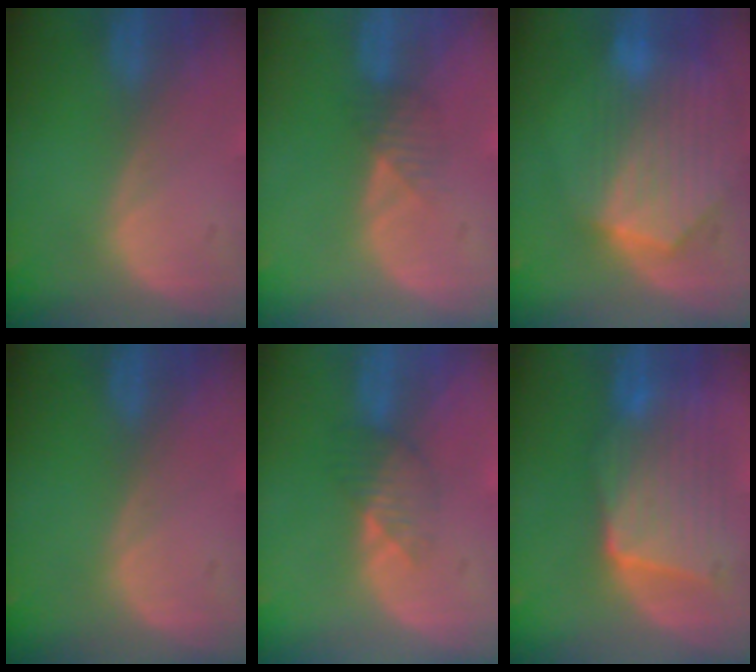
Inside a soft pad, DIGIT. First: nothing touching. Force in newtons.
{"total": 2.3, "press": 2.1, "slide": 1.0}
{"total": 10.0, "press": 8.8, "slide": 4.7}
{"total": 0.0}
{"total": 3.5, "press": 3.1, "slide": 1.6}
{"total": 9.3, "press": 8.7, "slide": 3.1}